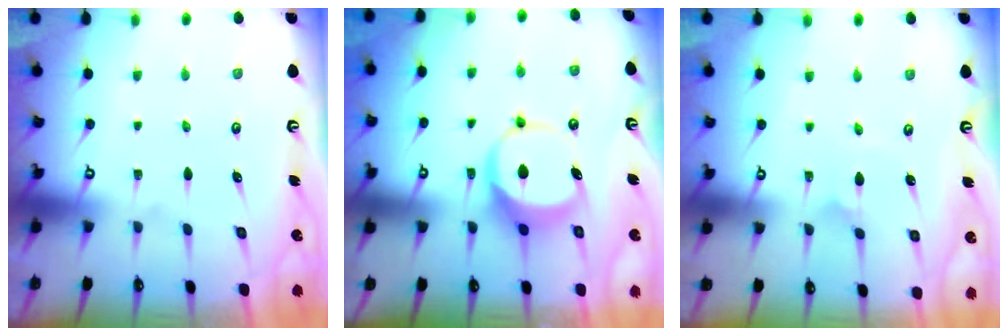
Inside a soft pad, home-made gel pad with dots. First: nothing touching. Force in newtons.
{"total": 7.9, "press": 7.8, "slide": 1.2}
{"total": 1.5, "press": 1.5, "slide": 0.0}